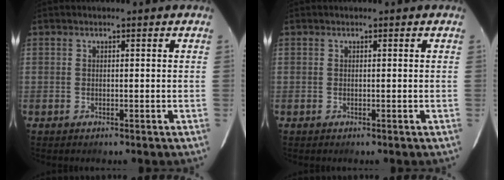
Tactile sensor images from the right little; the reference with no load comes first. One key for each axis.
{"total": 0.0}